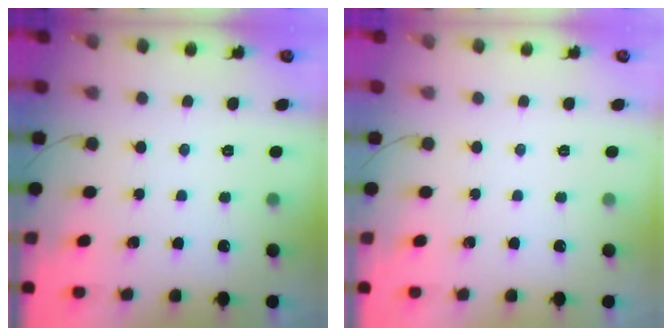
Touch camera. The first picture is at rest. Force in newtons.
{"total": 0.0}